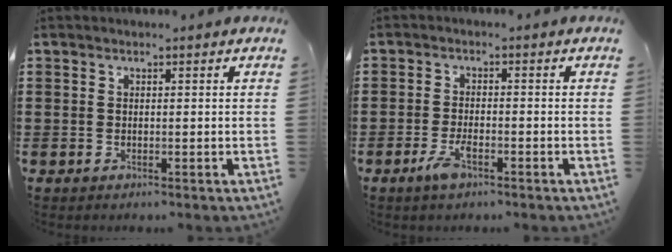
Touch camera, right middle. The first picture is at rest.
{"total": 3.7, "force": [-2.0, 1.1, 2.9], "torque": [-0.063, 0.000, -0.039]}